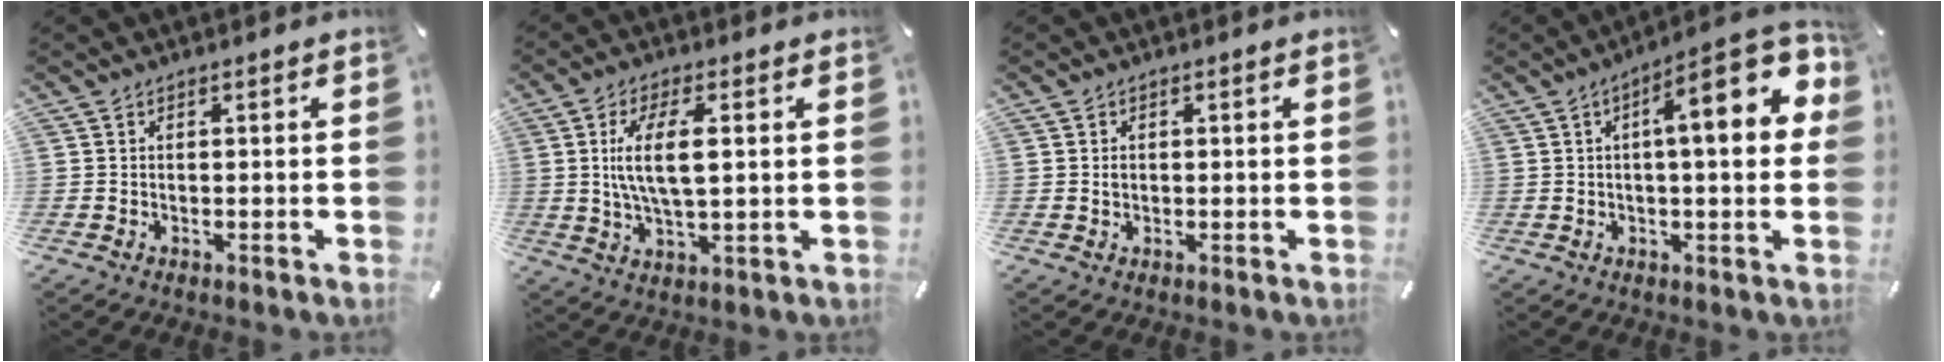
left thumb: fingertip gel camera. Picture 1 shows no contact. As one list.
[{"total": 10.0, "force": [1.8, 3.5, 9.2], "torque": [-0.197, 0.001, 0.025]}, {"total": 0.9, "force": [0.2, 0.7, 0.5], "torque": [-0.004, 0.000, 0.000]}, {"total": 16.5, "force": [4.6, 4.7, 15.1], "torque": [-0.203, -0.023, 0.062]}]